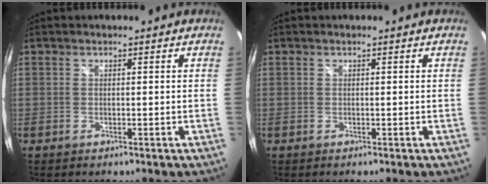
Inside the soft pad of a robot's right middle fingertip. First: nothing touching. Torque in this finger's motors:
{"motor_torque": [-0.87, -0.25, -0.02, -0.01]}